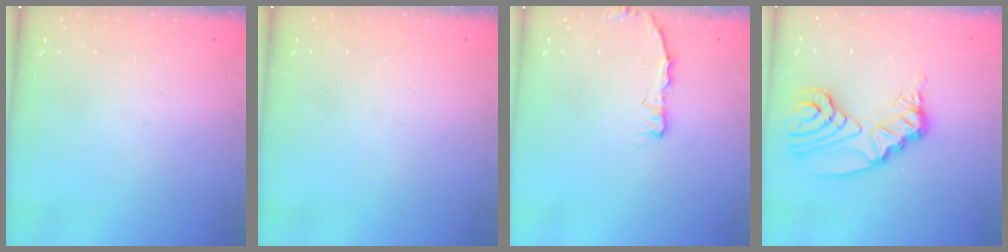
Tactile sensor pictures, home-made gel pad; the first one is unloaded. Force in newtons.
{"total": 0.0}
{"total": 2.9, "press": 2.9, "slide": 0.3}
{"total": 12.5, "press": 12.4, "slide": 1.8}